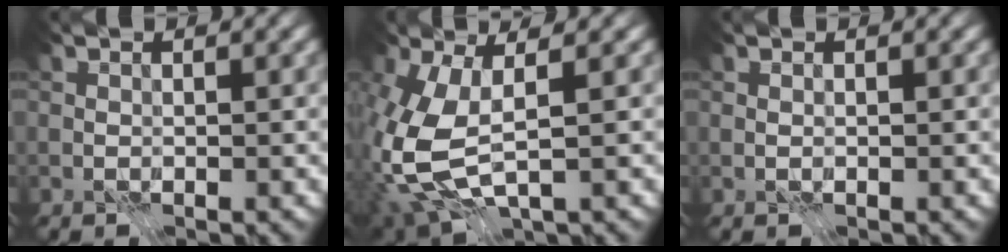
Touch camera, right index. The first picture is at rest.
{"total": 8.9, "force": [-2.2, 4.3, 7.5], "torque": [-0.191, -0.018, -0.037]}
{"total": 0.0}